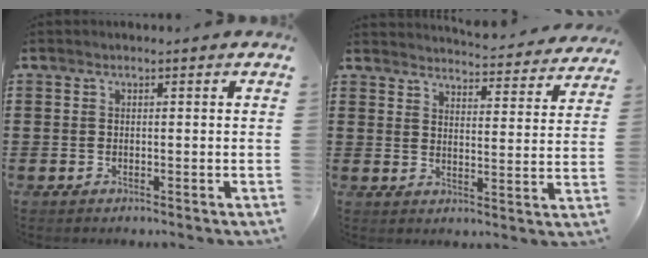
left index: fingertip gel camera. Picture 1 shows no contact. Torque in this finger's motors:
{"motor_torque": [2.14, 0.00, 0.49, 0.11]}